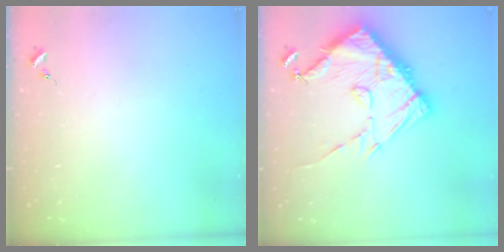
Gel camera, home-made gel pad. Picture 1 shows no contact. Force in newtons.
{"total": 19.1, "press": 19.0, "slide": 1.6}